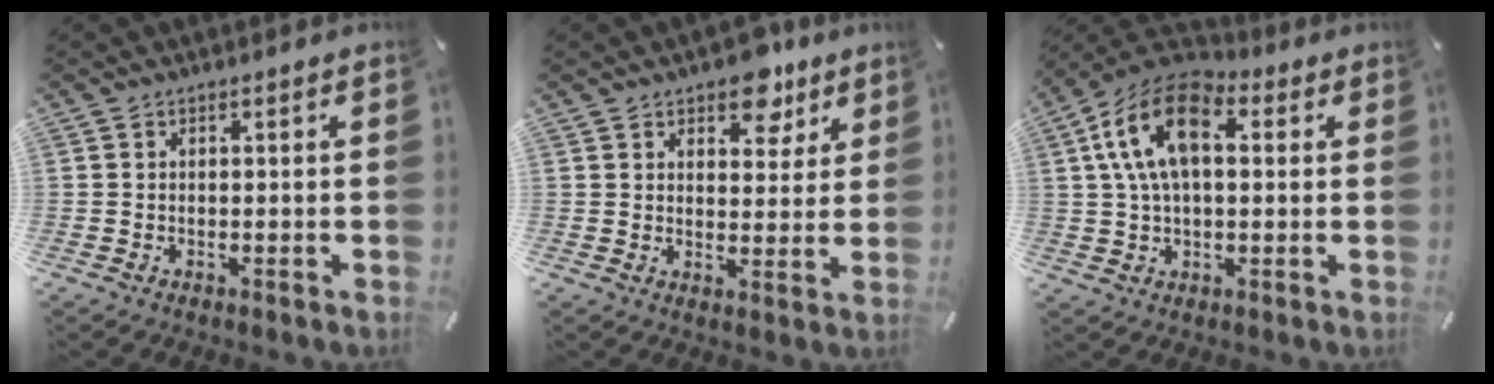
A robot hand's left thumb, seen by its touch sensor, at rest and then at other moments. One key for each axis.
{"total": 9.5, "fx": 6.7, "fy": 5.5, "fz": 4.0, "tx": -0.028, "ty": -0.041, "tz": 0.112}
{"total": 14.9, "fx": 4.0, "fy": 8.8, "fz": 11.4, "tx": -0.226, "ty": 0.009, "tz": 0.071}